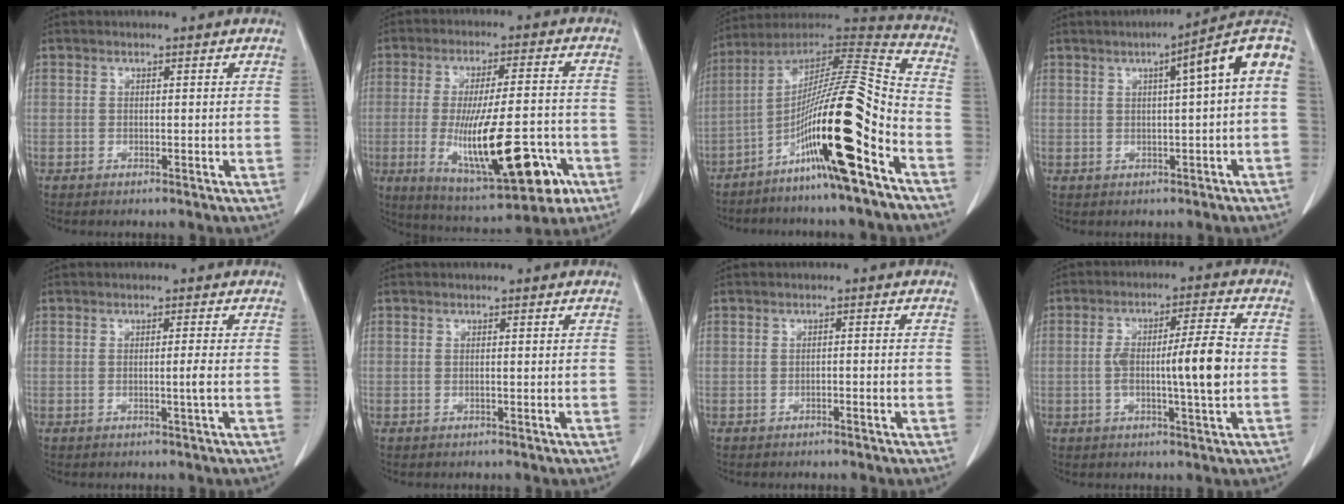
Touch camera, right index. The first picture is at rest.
{"total": 18.1, "force": [-5.7, 4.1, 16.7], "torque": [-0.277, -0.012, -0.073]}
{"total": 19.6, "force": [-9.4, 0.0, 17.2], "torque": [-0.308, -0.012, -0.172]}
{"total": 9.6, "force": [2.5, 0.1, 9.3], "torque": [-0.118, 0.028, 0.022]}
{"total": 1.7, "force": [-0.4, -0.5, 1.5], "torque": [-0.024, -0.002, -0.008]}
{"total": 0.0}
{"total": 1.0, "force": [-0.5, 0.0, 0.9], "torque": [-0.014, 0.006, -0.007]}
{"total": 9.3, "force": [-1.0, 0.6, 9.2], "torque": [-0.155, 0.011, -0.019]}